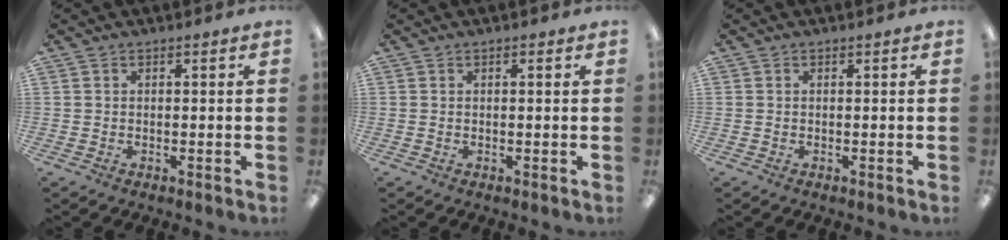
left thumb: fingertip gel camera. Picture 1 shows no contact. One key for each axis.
{"total": 0.6, "fx": 0.3, "fy": 0.1, "fz": 0.5, "tx": -0.003, "ty": -0.002, "tz": 0.003}
{"total": 0.0}